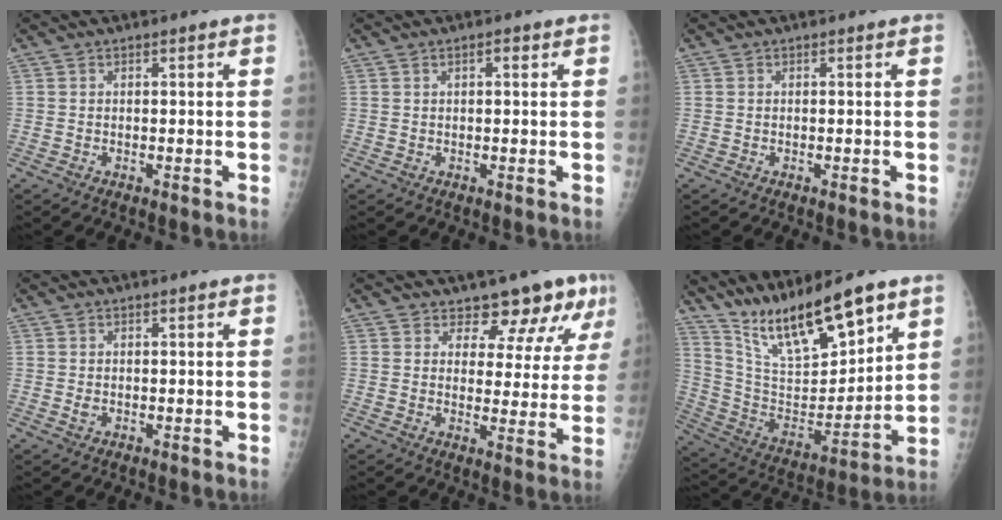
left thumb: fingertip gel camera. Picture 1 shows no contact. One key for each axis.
{"total": 1.3, "fx": 0.6, "fy": 0.5, "fz": 1.1, "tx": -0.015, "ty": 0.001, "tz": 0.008}
{"total": 0.0}
{"total": 1.0, "fx": 0.0, "fy": 0.6, "fz": 0.8, "tx": -0.007, "ty": 0.002, "tz": 0.003}
{"total": 9.4, "fx": 7.6, "fy": 4.5, "fz": 3.2, "tx": 0.003, "ty": -0.048, "tz": 0.081}
{"total": 18.5, "fx": 13.7, "fy": 5.0, "fz": 11.4, "tx": -0.163, "ty": -0.074, "tz": 0.262}